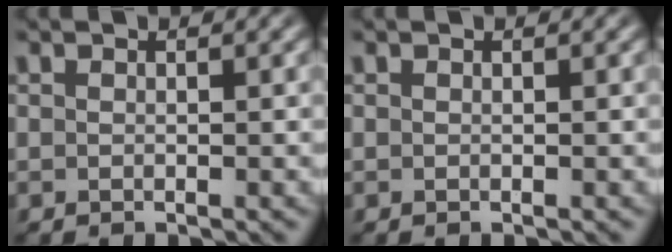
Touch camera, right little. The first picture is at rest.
{"total": 0.0}